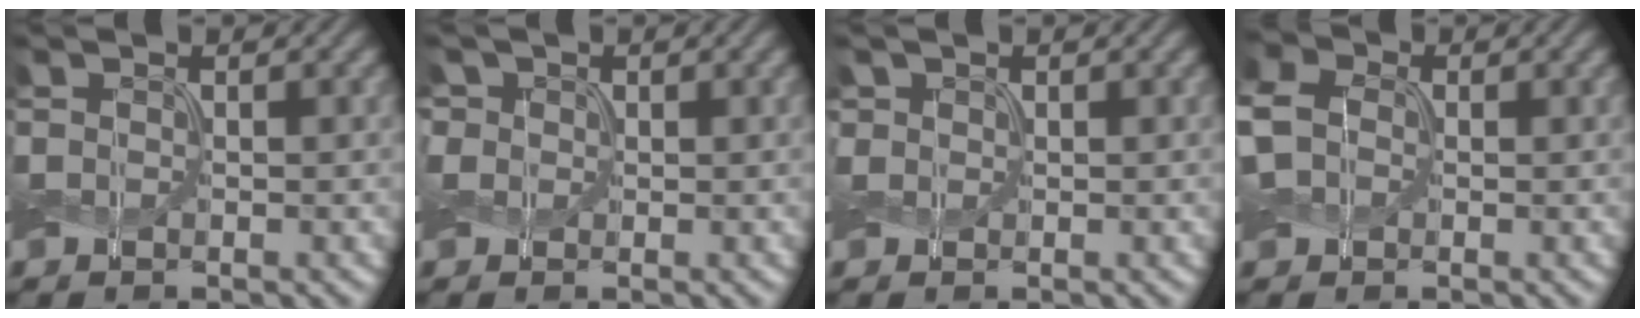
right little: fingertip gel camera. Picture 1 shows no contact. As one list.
[{"total": 2.1, "force": [1.1, 1.7, 0.6], "torque": [-0.026, 0.002, 0.021]}, {"total": 1.1, "force": [0.6, 0.9, 0.3], "torque": [-0.007, 0.004, 0.009]}, {"total": 5.5, "force": [0.7, 4.4, 3.2], "torque": [-0.091, 0.023, -0.001]}]